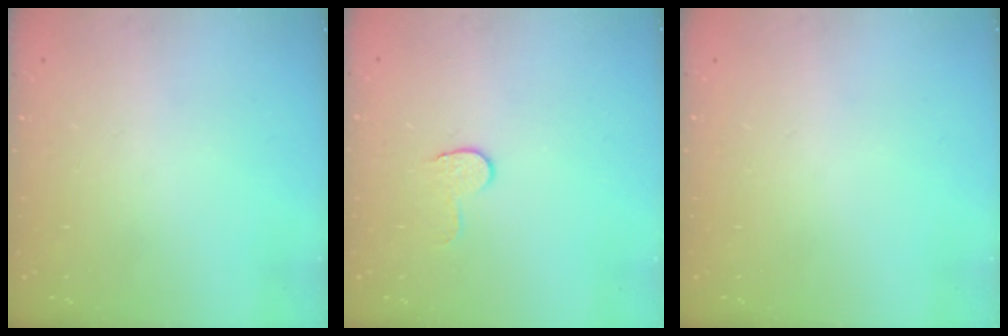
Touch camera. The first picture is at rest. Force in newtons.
{"total": 5.9, "press": 5.9, "slide": 0.5}
{"total": 0.0}